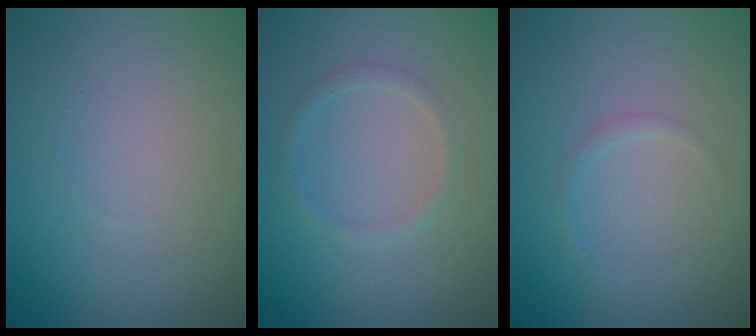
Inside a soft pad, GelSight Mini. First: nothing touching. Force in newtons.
{"total": 1.2, "press": 1.2, "slide": 0.1}
{"total": 0.5, "press": 0.5, "slide": 0.1}